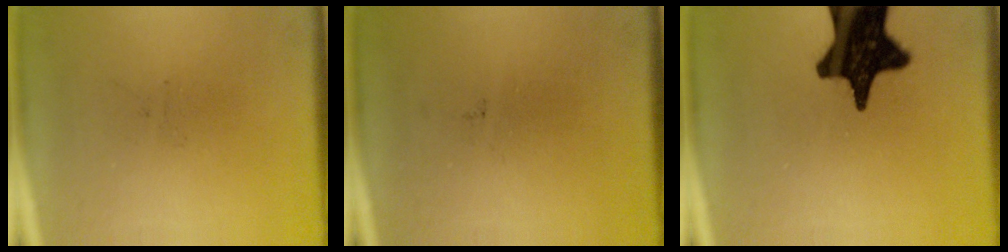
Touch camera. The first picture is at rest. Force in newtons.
{"total": 0.0}
{"total": 18.1}